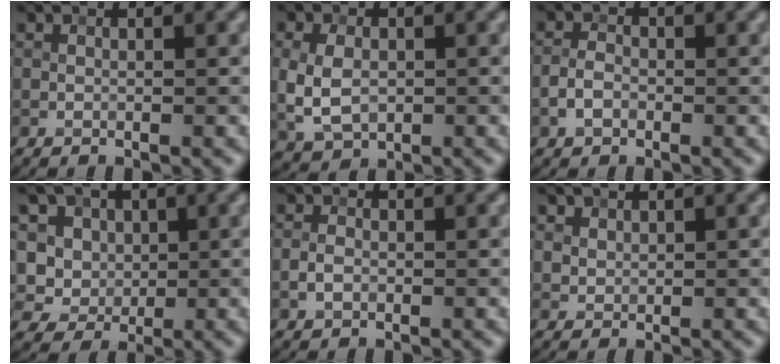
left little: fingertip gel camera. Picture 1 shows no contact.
{"total": 4.6, "force": [-0.3, 3.4, 3.1], "torque": [-0.078, -0.004, 0.001]}
{"total": 2.1, "force": [-0.8, 1.5, 1.2], "torque": [-0.022, 0.004, -0.021]}
{"total": 7.0, "force": [2.1, 6.0, 3.0], "torque": [-0.056, 0.010, 0.023]}
{"total": 1.4, "force": [-0.4, 1.1, 0.8], "torque": [-0.016, 0.003, -0.011]}
{"total": 1.7, "force": [1.1, 1.2, 0.5], "torque": [-0.015, -0.009, 0.032]}